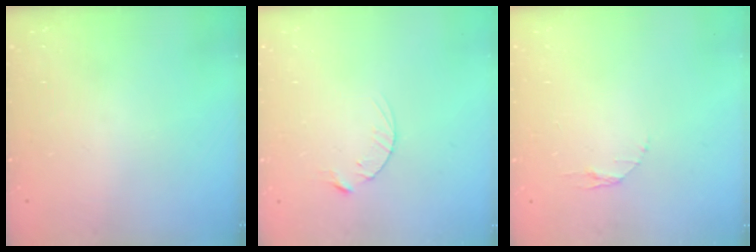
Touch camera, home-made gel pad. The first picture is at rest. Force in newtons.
{"total": 3.5, "press": 3.5, "slide": 0.4}
{"total": 3.5, "press": 3.4, "slide": 0.4}